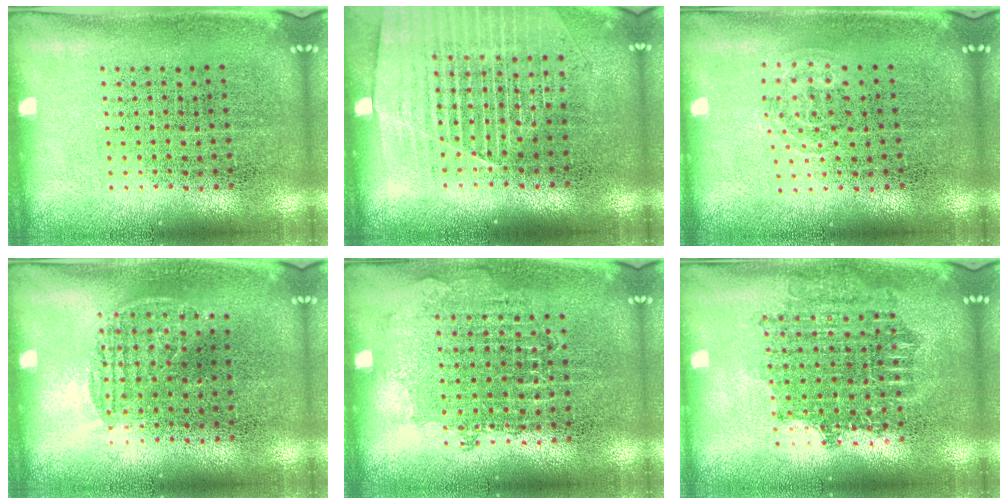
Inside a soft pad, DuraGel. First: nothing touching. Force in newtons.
{"total": 1.5, "press": 1.4, "slide": 0.5}
{"total": 0.9, "press": 0.6, "slide": 0.7}
{"total": 0.8, "press": 0.5, "slide": 0.6}
{"total": 0.7, "press": 0.7, "slide": 0.2}
{"total": 1.7, "press": 1.4, "slide": 1.0}